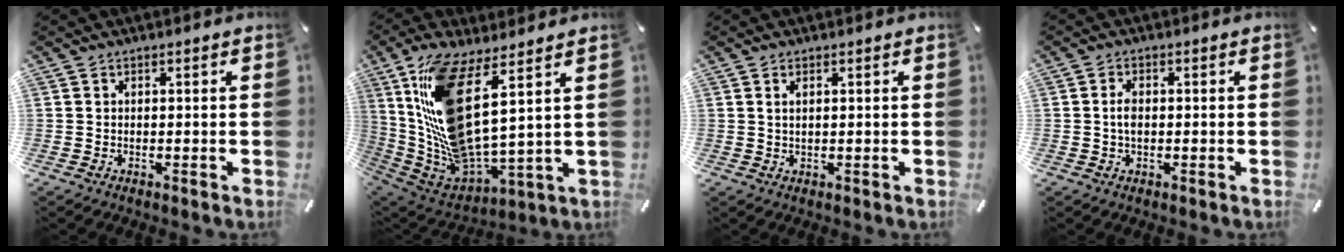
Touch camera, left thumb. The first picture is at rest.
{"total": 17.3, "force": [7.5, 5.5, 14.6], "torque": [-0.310, -0.062, 0.122]}
{"total": 1.3, "force": [0.5, 0.3, 1.2], "torque": [-0.024, 0.000, 0.007]}
{"total": 2.9, "force": [-0.1, 1.6, 2.3], "torque": [-0.053, 0.001, -0.005]}